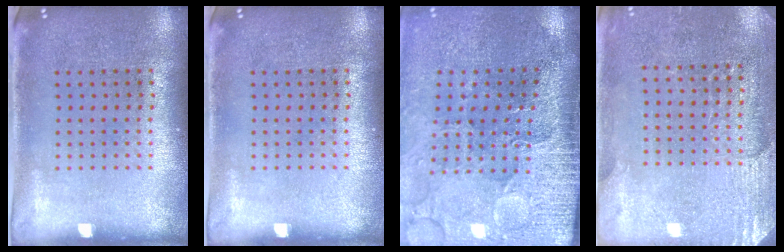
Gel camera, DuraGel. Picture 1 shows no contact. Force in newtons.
{"total": 0.0}
{"total": 3.5, "press": 3.4, "slide": 1.1}
{"total": 2.8, "press": 2.6, "slide": 0.8}